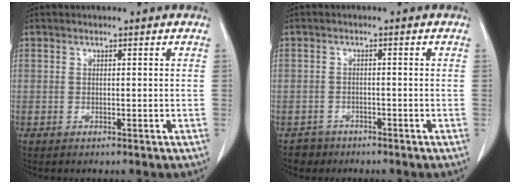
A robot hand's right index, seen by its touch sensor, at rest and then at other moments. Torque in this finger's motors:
{"motor_torque": [-0.35, -0.05, -0.61, -0.19]}